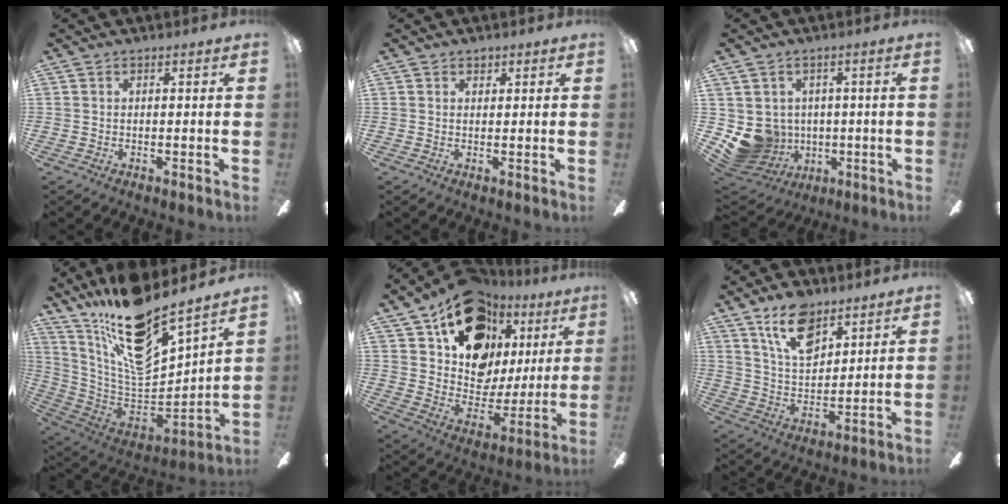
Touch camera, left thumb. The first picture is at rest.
{"total": 1.2, "force": [0.9, 0.8, 0.3], "torque": [0.001, -0.001, 0.015]}
{"total": 8.6, "force": [-1.0, 8.2, 2.3], "torque": [-0.088, -0.003, -0.012]}
{"total": 19.9, "force": [14.7, 5.8, 12.1], "torque": [-0.218, -0.109, 0.252]}
{"total": 19.9, "force": [11.4, 13.6, 9.0], "torque": [-0.149, -0.060, 0.216]}
{"total": 13.1, "force": [8.5, 6.9, 7.2], "torque": [-0.120, -0.031, 0.154]}